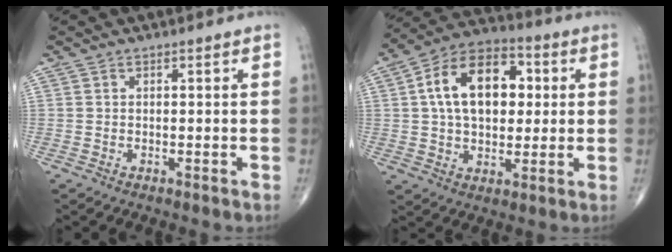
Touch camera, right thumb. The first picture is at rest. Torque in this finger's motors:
{"motor_torque": [0.78, 3.52, 1.47, 0.24, 0.14]}